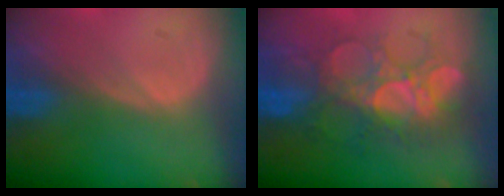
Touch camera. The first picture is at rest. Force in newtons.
{"total": 9.1, "press": 8.6, "slide": 2.9}